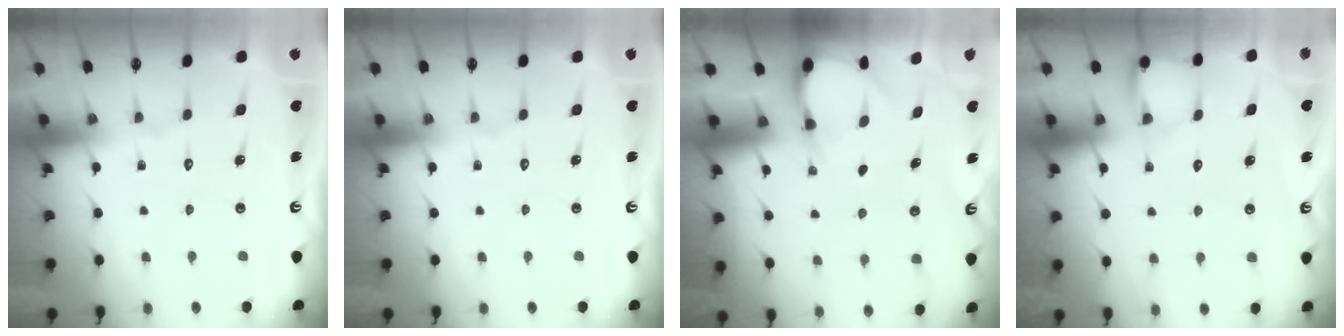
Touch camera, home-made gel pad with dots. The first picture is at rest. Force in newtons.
{"total": 0.0}
{"total": 3.0, "press": 3.0, "slide": 0.3}
{"total": 5.0, "press": 5.0, "slide": 0.7}